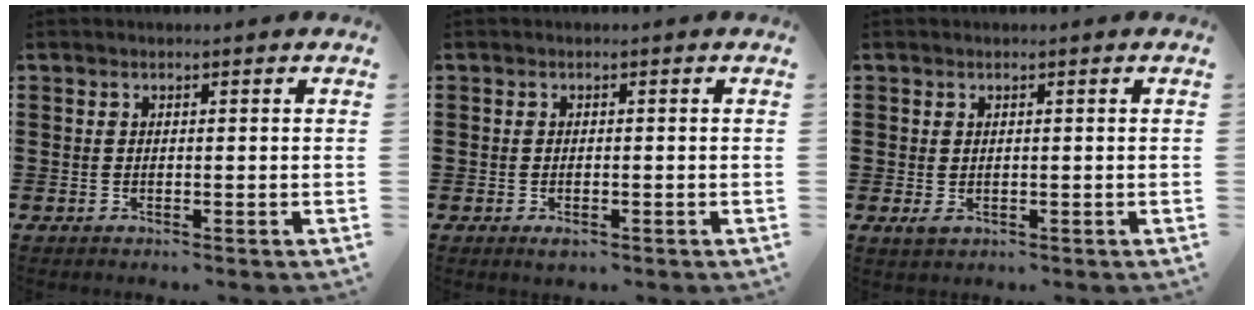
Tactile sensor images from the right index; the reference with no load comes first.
{"total": 0.9, "force": [-0.6, 0.4, 0.6], "torque": [-0.014, -0.005, -0.010]}
{"total": 0.9, "force": [0.0, 0.7, 0.6], "torque": [-0.012, 0.003, -0.001]}